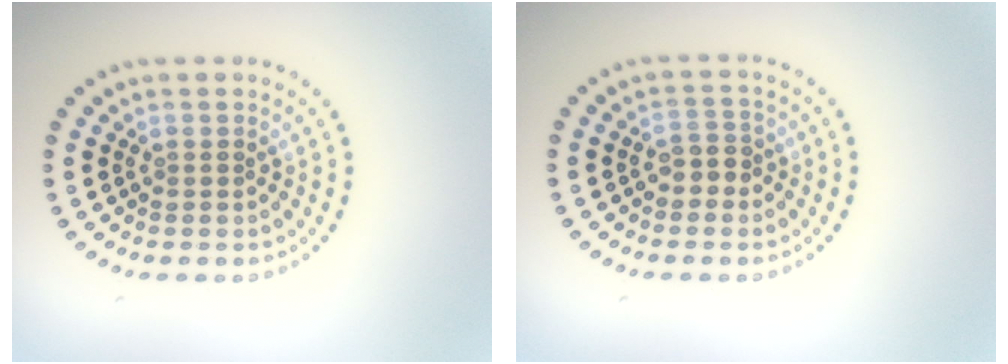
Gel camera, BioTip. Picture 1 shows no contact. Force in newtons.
{"total": 2.0, "press": 1.8, "slide": 0.8}